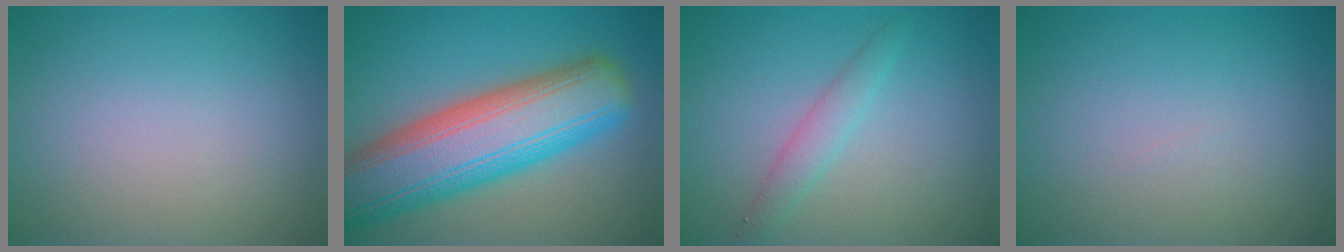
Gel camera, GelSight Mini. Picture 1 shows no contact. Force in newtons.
{"total": 12.5, "press": 12.4, "slide": 0.7}
{"total": 1.9, "press": 1.9, "slide": 0.1}
{"total": 0.0}